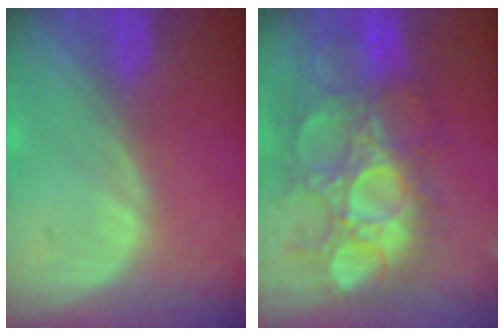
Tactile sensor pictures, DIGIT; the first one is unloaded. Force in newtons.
{"total": 11.2, "press": 10.8, "slide": 3.1}